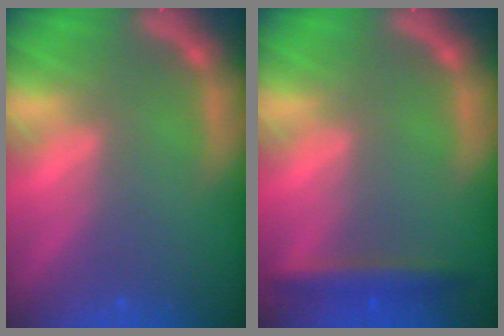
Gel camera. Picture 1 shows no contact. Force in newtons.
{"total": 2.9}